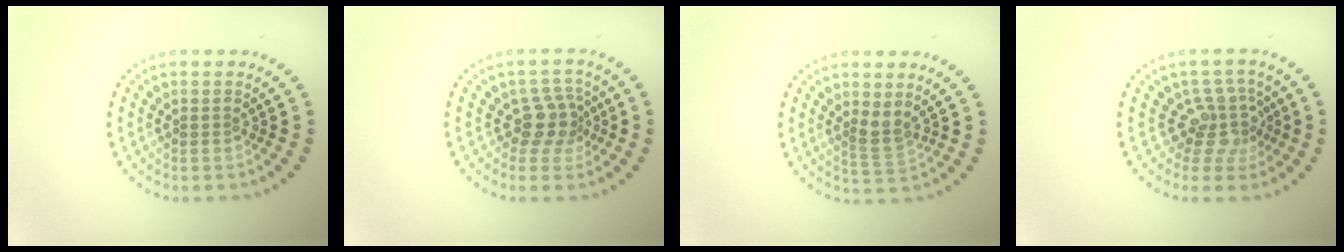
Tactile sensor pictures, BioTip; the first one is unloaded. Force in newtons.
{"total": 2.9, "press": 2.3, "slide": 1.7}
{"total": 2.0, "press": 1.6, "slide": 1.2}
{"total": 3.4, "press": 2.4, "slide": 2.3}